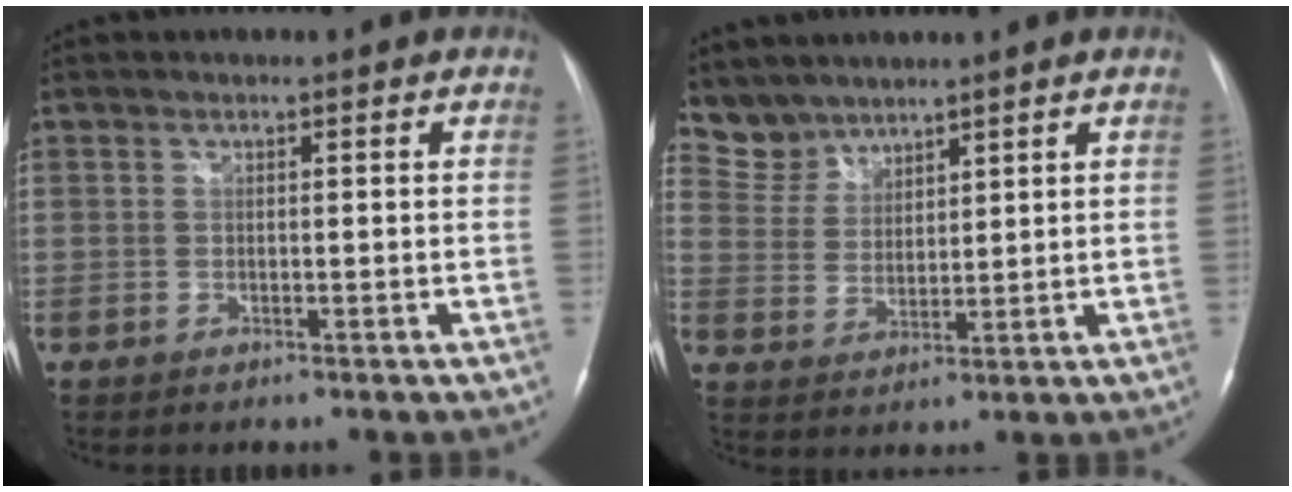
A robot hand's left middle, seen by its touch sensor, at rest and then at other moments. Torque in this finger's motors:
{"motor_torque": [0.04, -0.02, 0.02, -0.02]}